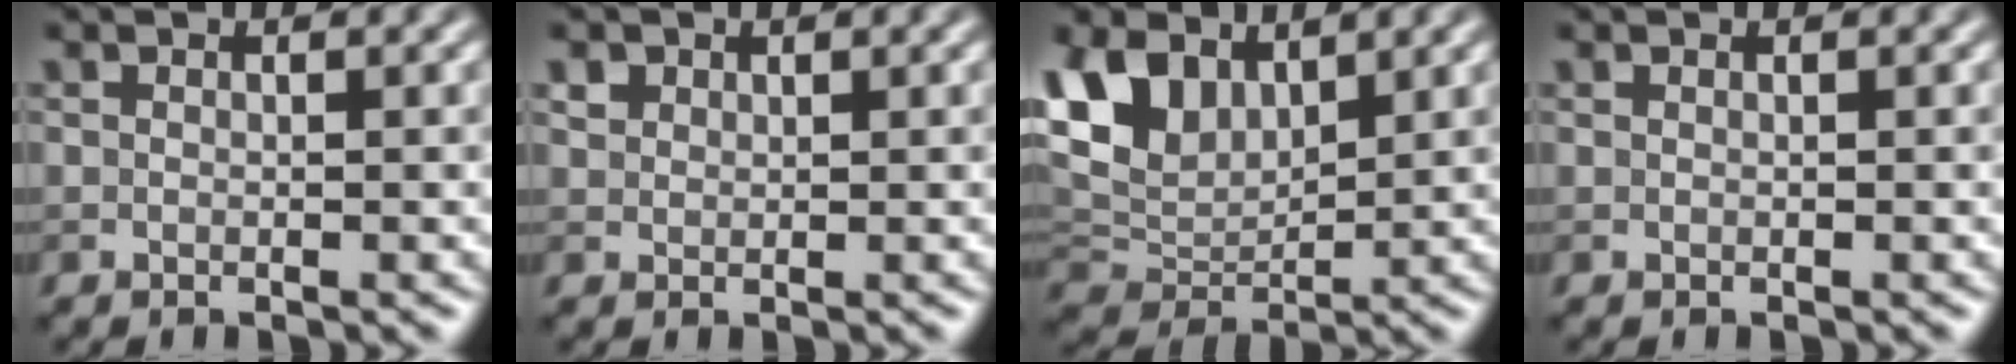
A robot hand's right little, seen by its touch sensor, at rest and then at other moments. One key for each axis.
{"total": 1.0, "fx": 0.7, "fy": 0.8, "fz": 0.2, "tx": -0.002, "ty": 0.002, "tz": 0.012}
{"total": 6.2, "fx": 3.2, "fy": 3.8, "fz": 3.6, "tx": -0.083, "ty": 0.002, "tz": 0.062}
{"total": 0.0}